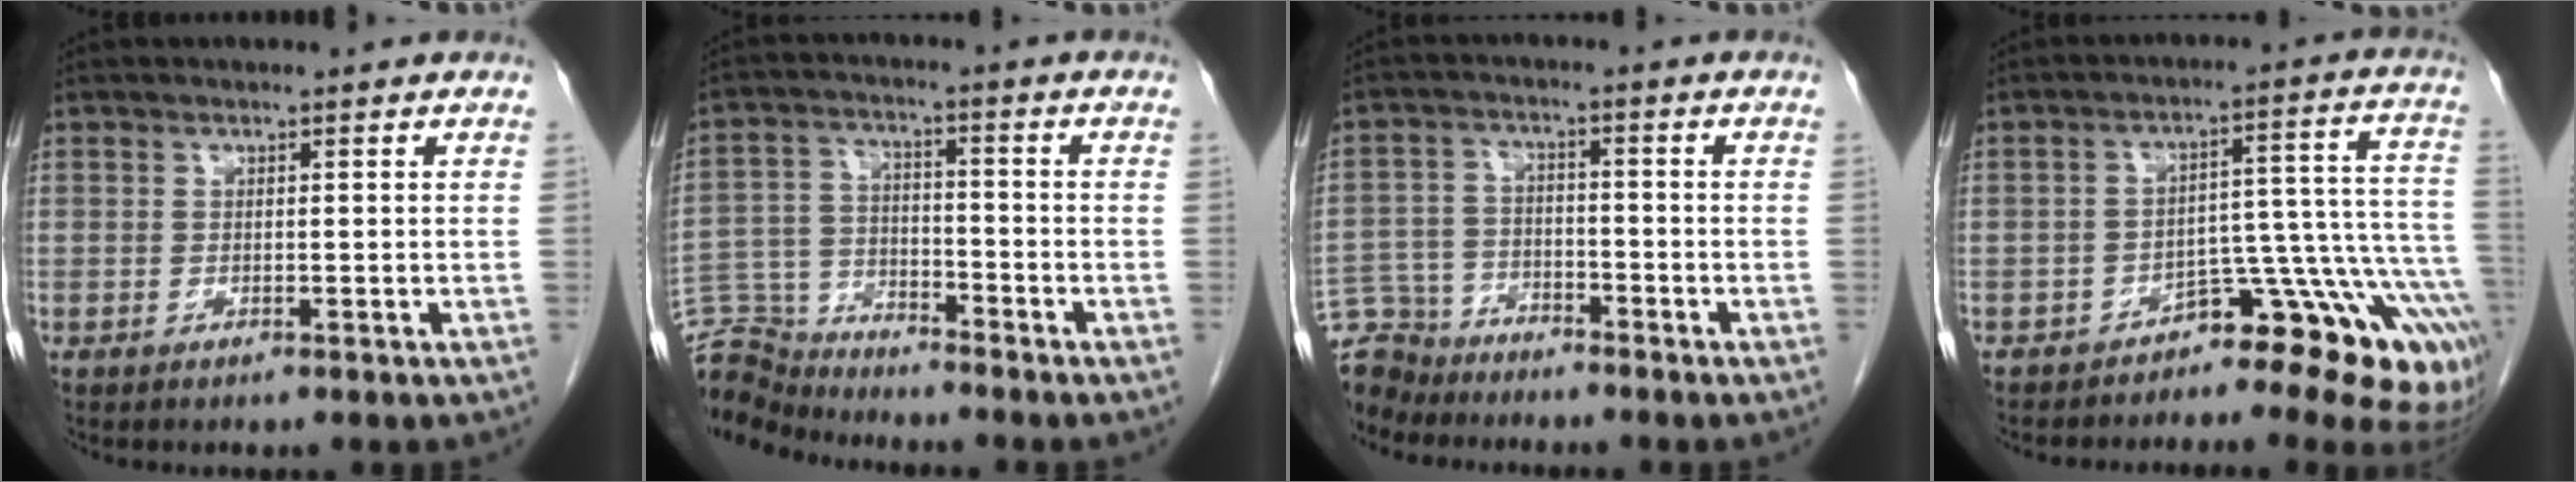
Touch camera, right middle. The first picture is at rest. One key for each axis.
{"total": 9.3, "fx": -9.2, "fy": 0.8, "fz": 0.1, "tx": -0.011, "ty": 0.010, "tz": -0.179}
{"total": 8.4, "fx": -7.9, "fy": 3.1, "fz": -0.2, "tx": -0.005, "ty": 0.006, "tz": -0.152}
{"total": 13.0, "fx": -10.1, "fy": 3.5, "fz": 7.4, "tx": -0.031, "ty": 0.074, "tz": -0.134}